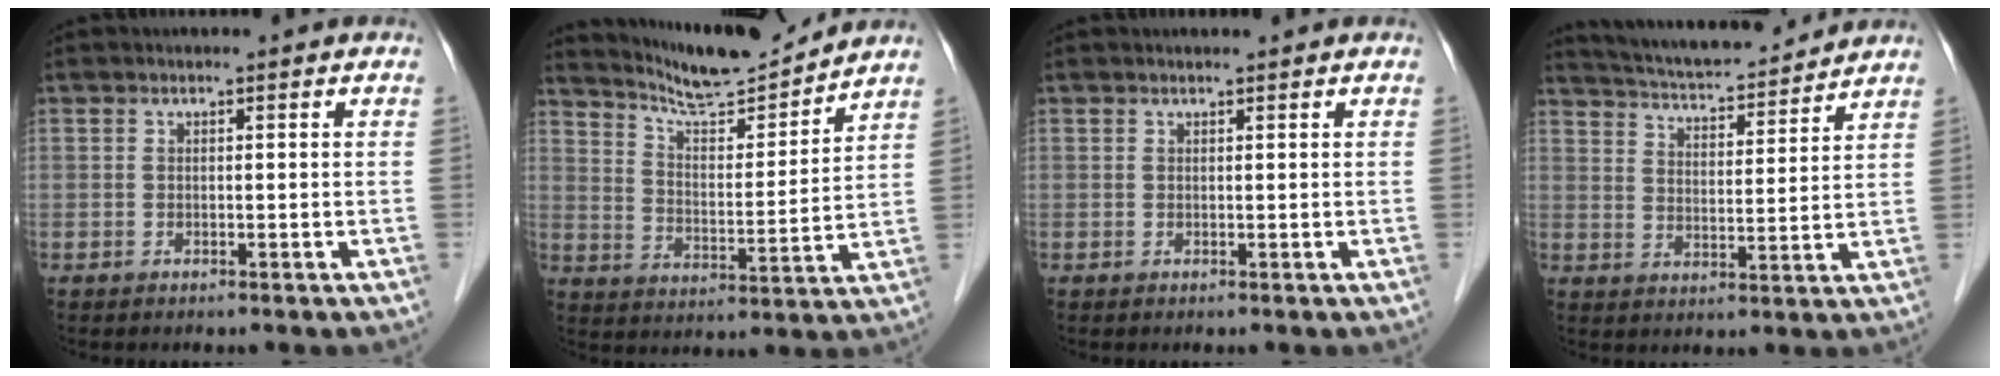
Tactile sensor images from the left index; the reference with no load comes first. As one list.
[{"total": 12.6, "force": [12.1, 0.0, 3.4], "torque": [-0.066, 0.001, 0.202]}, {"total": 1.3, "force": [1.2, 0.0, 0.5], "torque": [-0.006, 0.013, 0.021]}, {"total": 15.0, "force": [14.0, 1.8, 5.0], "torque": [-0.088, 0.017, 0.215]}]